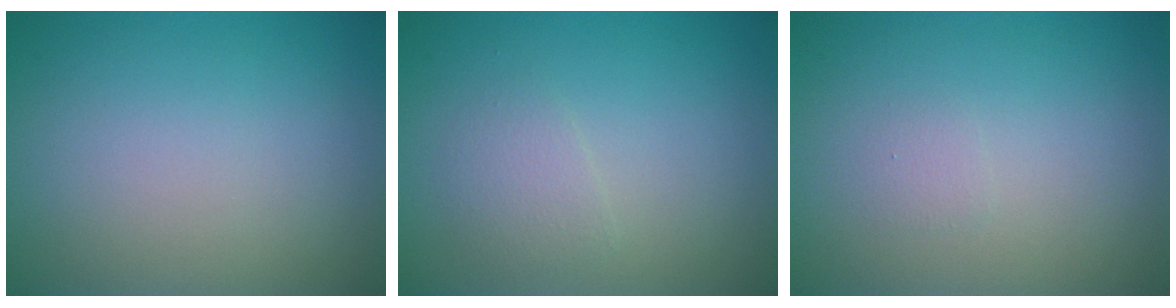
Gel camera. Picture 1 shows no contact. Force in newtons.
{"total": 1.6, "press": 1.6, "slide": 0.1}
{"total": 0.6, "press": 0.6, "slide": 0.1}